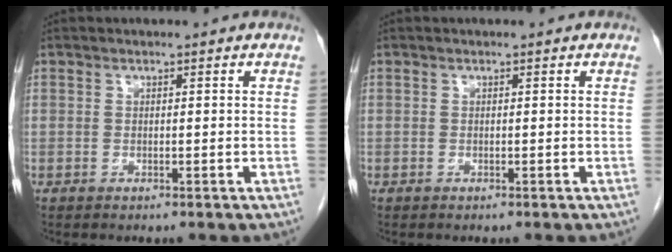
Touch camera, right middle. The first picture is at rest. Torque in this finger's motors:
{"motor_torque": [0.53, -0.38, 0.02, -0.01]}